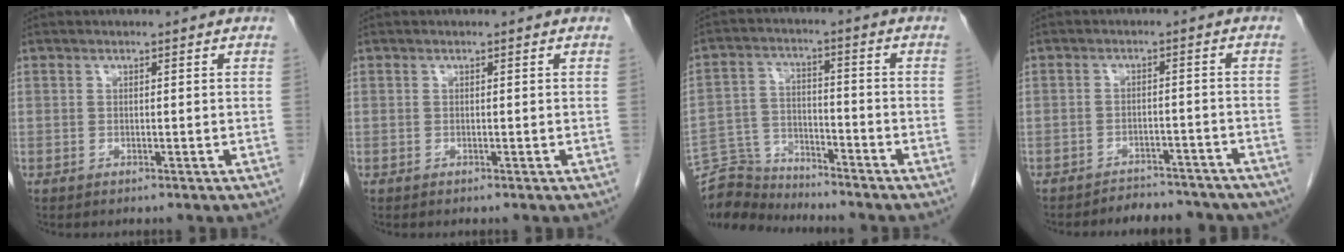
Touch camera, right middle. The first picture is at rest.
{"total": 0.0}
{"total": 8.7, "force": [-8.6, 1.4, -0.1], "torque": [-0.002, 0.006, -0.162]}
{"total": 9.6, "force": [-8.9, 3.2, 2.1], "torque": [-0.021, 0.006, -0.099]}